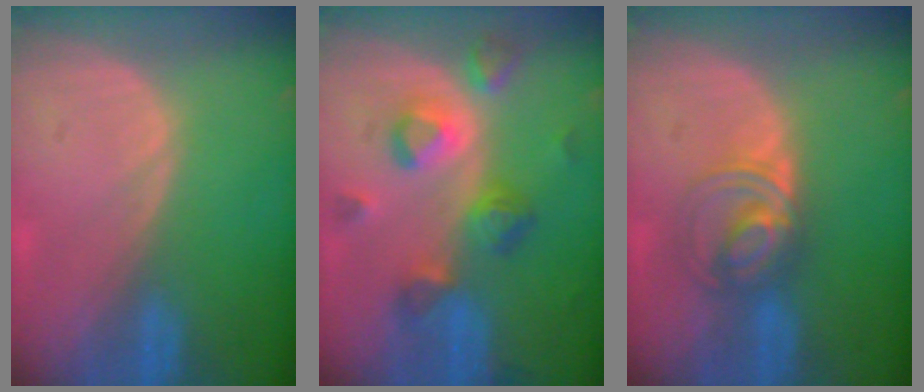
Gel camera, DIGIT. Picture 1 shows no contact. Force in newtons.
{"total": 7.9, "press": 7.7, "slide": 2.0}
{"total": 5.5, "press": 5.5, "slide": 0.6}